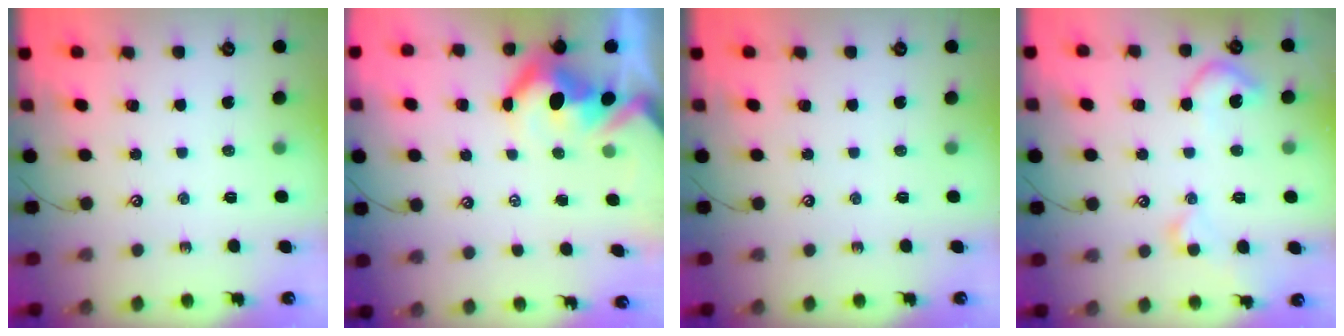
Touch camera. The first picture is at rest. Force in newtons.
{"total": 6.0, "press": 5.9, "slide": 1.2}
{"total": 0.0}
{"total": 4.7, "press": 4.7, "slide": 0.8}